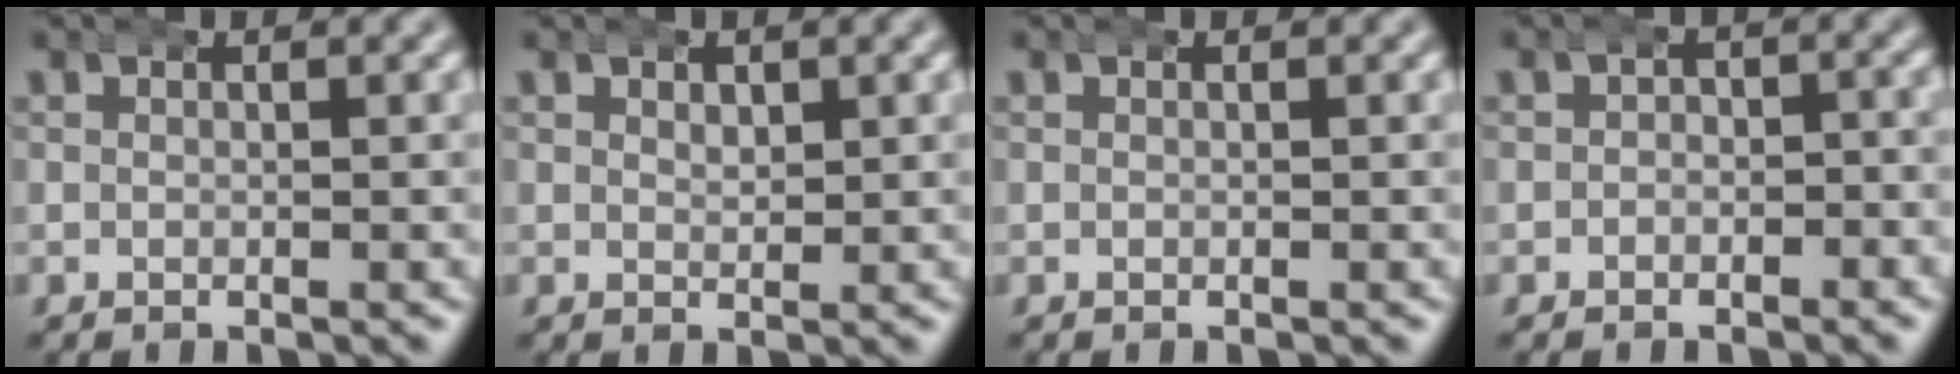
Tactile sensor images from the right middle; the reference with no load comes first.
{"total": 1.2, "force": [0.6, 0.8, 0.6], "torque": [-0.005, -0.004, 0.011]}
{"total": 0.0}
{"total": 1.6, "force": [-0.9, 1.3, 0.3], "torque": [0.007, 0.000, -0.023]}